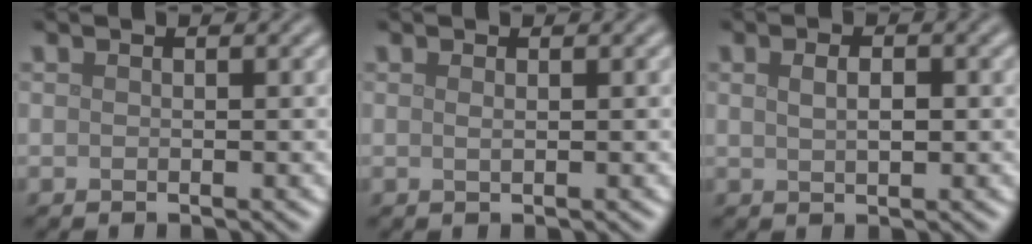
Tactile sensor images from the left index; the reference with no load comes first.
{"total": 0.5, "force": [0.2, 0.2, 0.5], "torque": [-0.007, 0.001, 0.002]}
{"total": 2.2, "force": [0.7, 1.0, 1.8], "torque": [-0.027, -0.003, 0.011]}